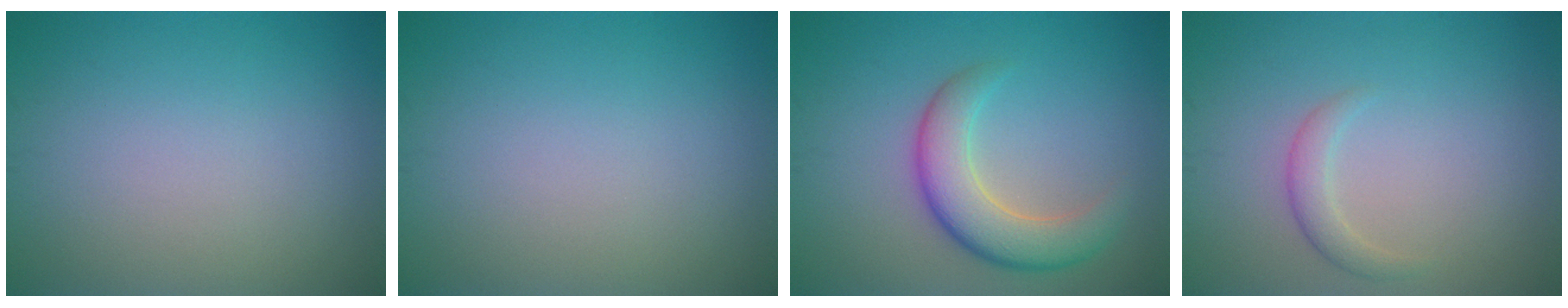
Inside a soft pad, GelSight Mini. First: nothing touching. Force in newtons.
{"total": 0.0}
{"total": 5.2, "press": 5.2, "slide": 0.4}
{"total": 1.6, "press": 1.6, "slide": 0.1}